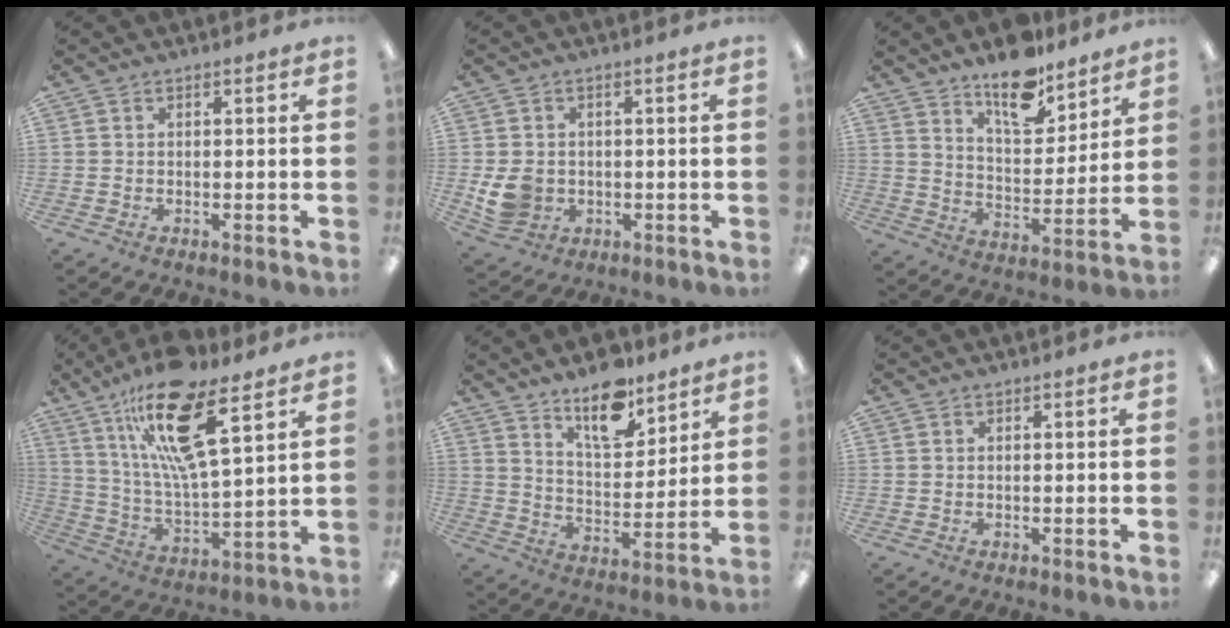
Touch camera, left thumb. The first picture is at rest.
{"total": 6.6, "force": [-0.4, 5.8, 3.2], "torque": [-0.065, 0.004, -0.005]}
{"total": 14.0, "force": [11.2, 5.6, 6.1], "torque": [-0.083, -0.078, 0.199]}
{"total": 20.8, "force": [12.4, 6.1, 15.5], "torque": [-0.280, -0.051, 0.202]}
{"total": 13.8, "force": [10.7, 5.7, 6.6], "torque": [-0.096, -0.067, 0.189]}
{"total": 0.0}